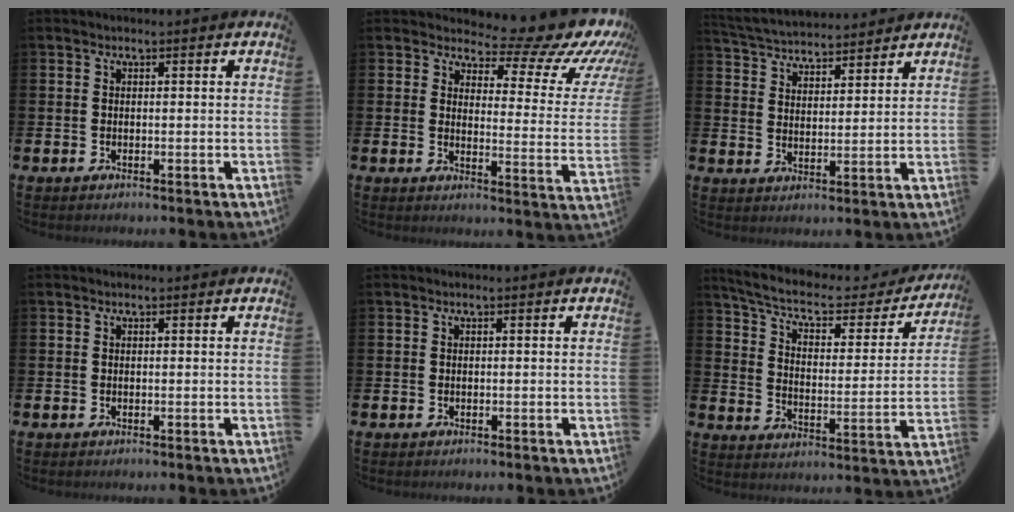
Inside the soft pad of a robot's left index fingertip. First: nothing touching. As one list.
[{"total": 7.9, "force": [6.2, 3.4, 3.5], "torque": [-0.046, -0.062, 0.097]}, {"total": 4.6, "force": [4.5, 0.9, 0.1], "torque": [-0.028, -0.030, 0.081]}, {"total": 0.0}, {"total": 0.0}, {"total": 7.1, "force": [5.7, 2.4, 3.5], "torque": [-0.092, -0.040, 0.091]}]